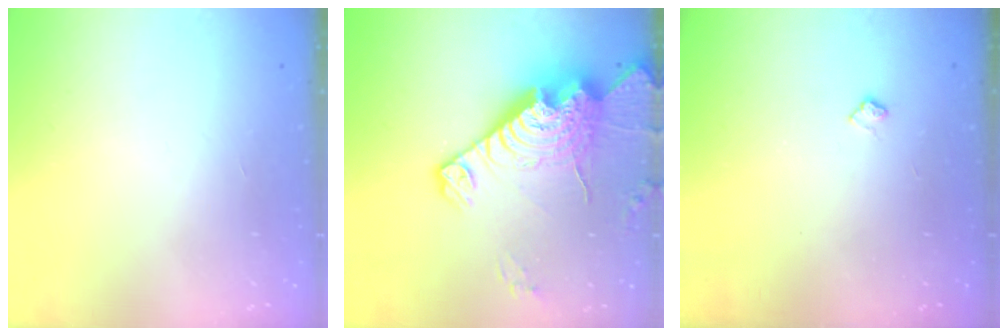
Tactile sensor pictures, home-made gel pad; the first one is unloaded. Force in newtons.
{"total": 21.7, "press": 21.6, "slide": 2.0}
{"total": 4.5, "press": 4.5, "slide": 0.6}